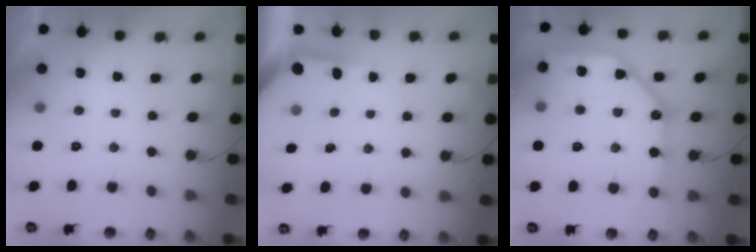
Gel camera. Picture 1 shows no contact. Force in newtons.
{"total": 3.8, "press": 3.7, "slide": 0.4}
{"total": 16.5, "press": 16.4, "slide": 1.7}